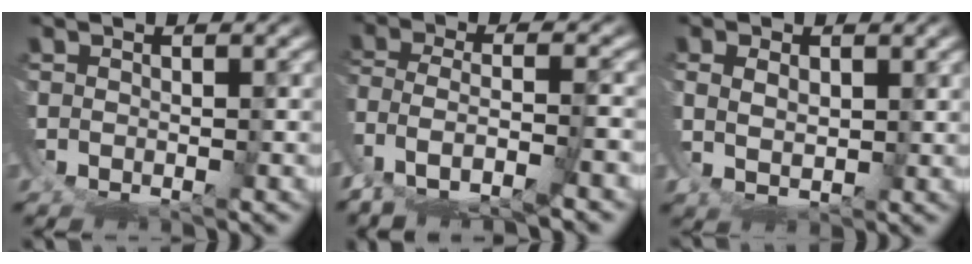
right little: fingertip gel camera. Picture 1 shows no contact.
{"total": 4.3, "force": [-2.0, 2.0, 3.2], "torque": [-0.092, -0.031, -0.017]}
{"total": 3.4, "force": [2.7, 1.8, 1.3], "torque": [-0.036, 0.005, 0.041]}